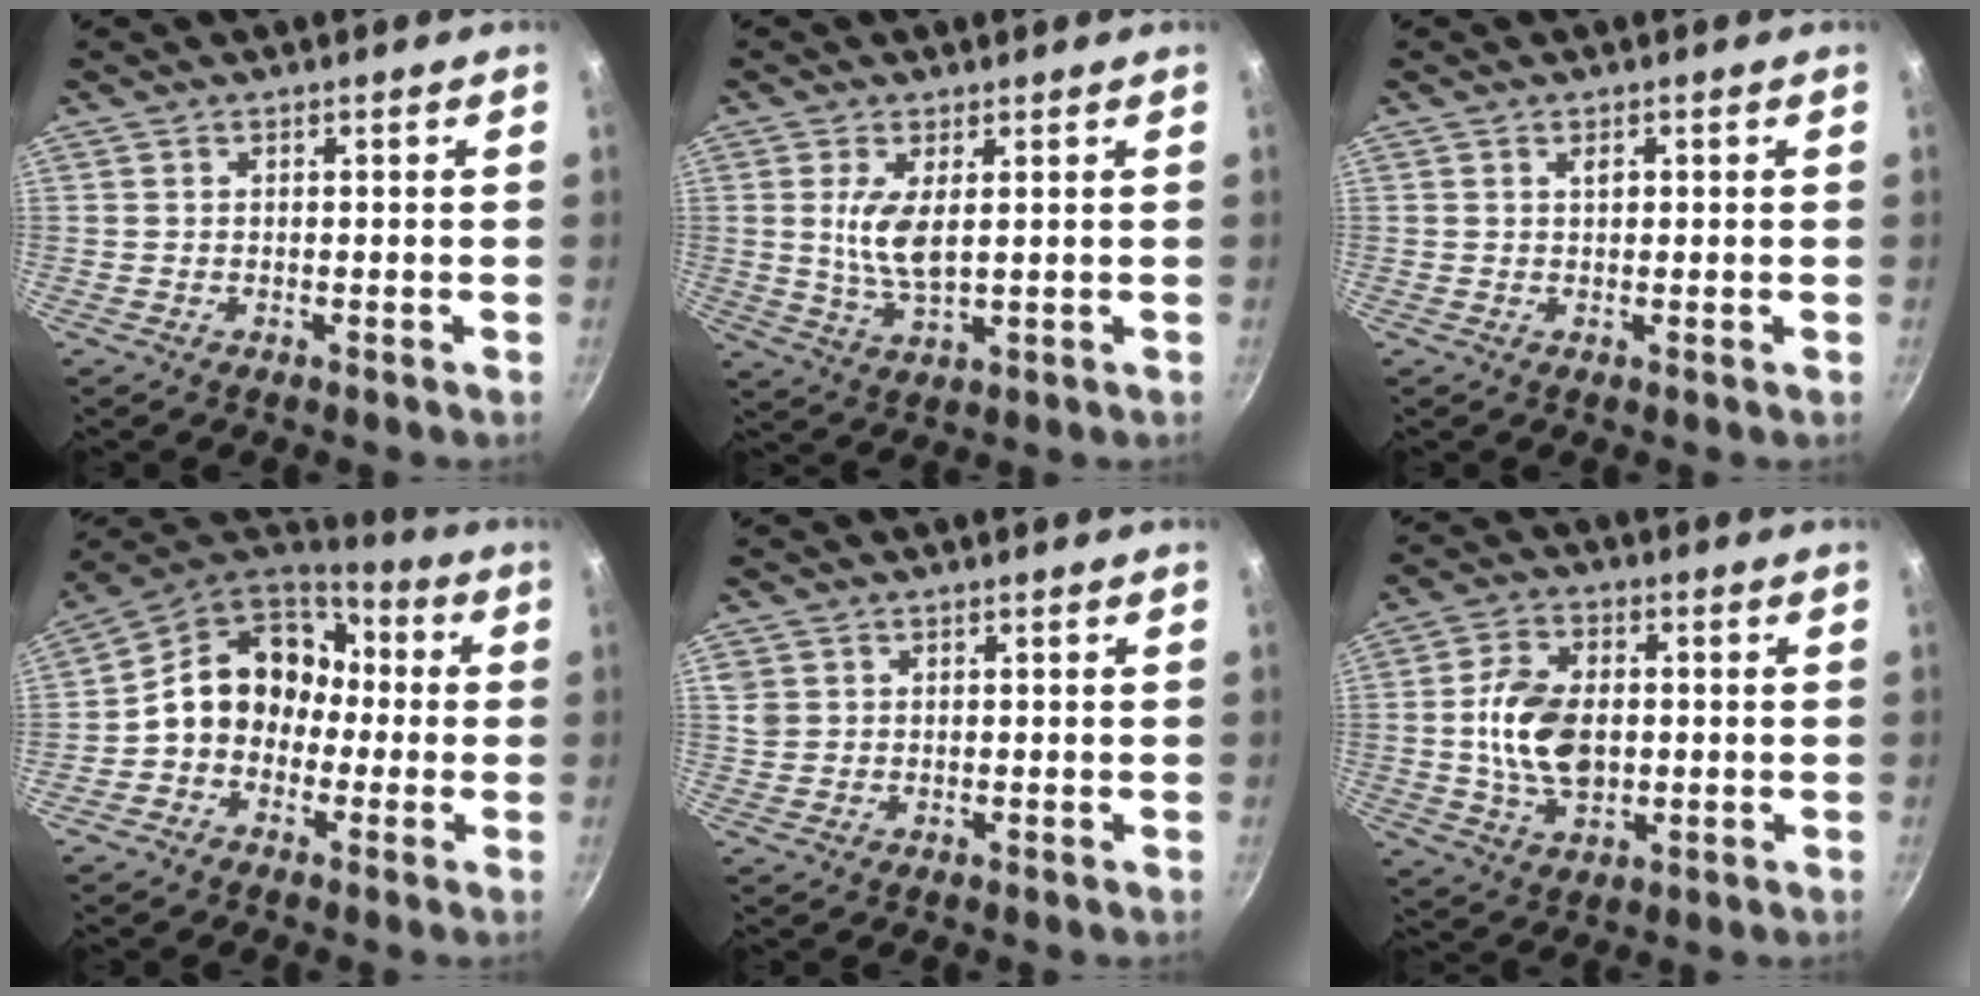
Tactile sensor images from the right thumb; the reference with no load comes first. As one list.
[{"total": 6.8, "force": [1.4, 2.7, 6.0], "torque": [-0.115, -0.014, 0.033]}, {"total": 1.3, "force": [0.4, 0.7, 1.0], "torque": [-0.010, 0.000, 0.005]}, {"total": 13.5, "force": [-0.4, 11.3, 7.4], "torque": [-0.081, 0.050, -0.027]}, {"total": 2.6, "force": [0.8, 2.3, 0.9], "torque": [-0.013, 0.003, 0.016]}, {"total": 11.8, "force": [0.0, 7.7, 9.0], "torque": [-0.148, 0.006, -0.001]}]